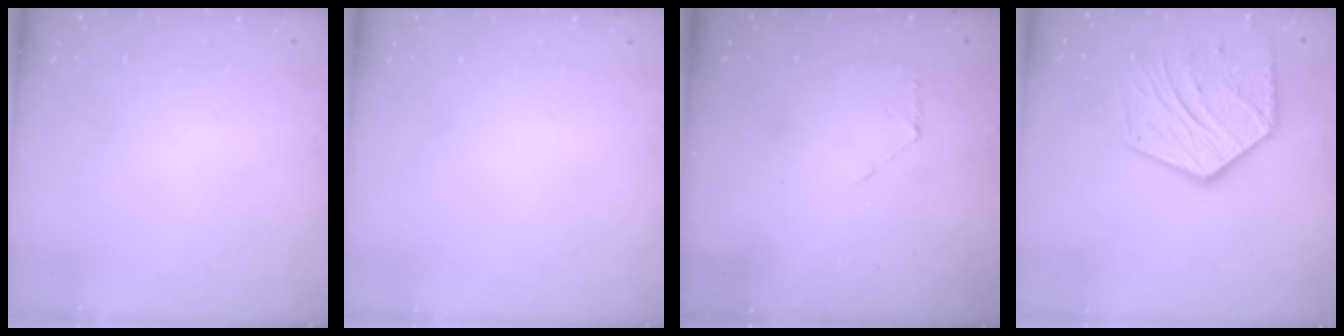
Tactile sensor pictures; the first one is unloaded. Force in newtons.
{"total": 0.0}
{"total": 3.7, "press": 3.7, "slide": 0.3}
{"total": 17.9, "press": 17.8, "slide": 1.3}